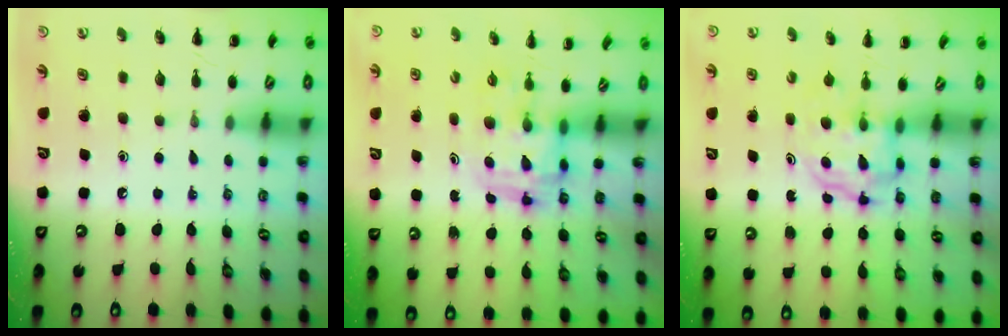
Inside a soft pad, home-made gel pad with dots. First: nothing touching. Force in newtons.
{"total": 3.7, "press": 3.7, "slide": 0.6}
{"total": 3.8, "press": 3.8, "slide": 0.2}